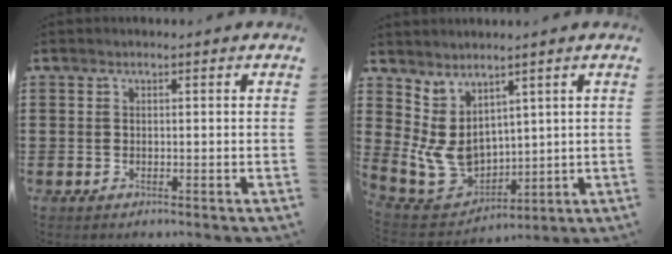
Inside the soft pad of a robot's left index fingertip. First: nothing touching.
{"total": 8.2, "force": [1.9, 6.7, 4.3], "torque": [-0.131, -0.005, 0.043]}